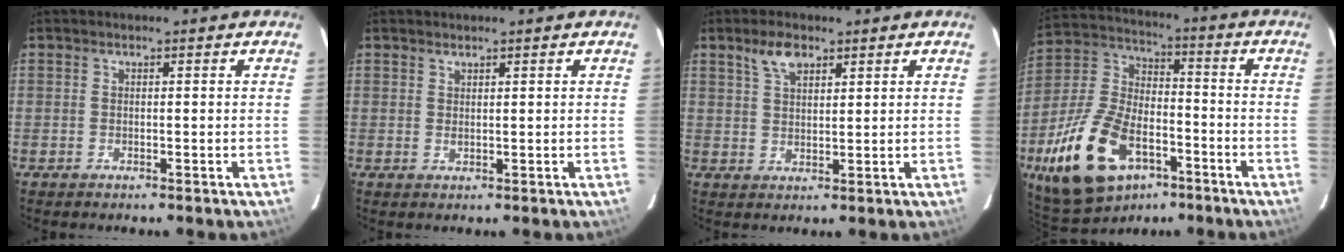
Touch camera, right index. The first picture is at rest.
{"total": 0.9, "force": [0.8, 0.3, 0.3], "torque": [-0.004, 0.002, 0.016]}
{"total": 4.7, "force": [2.9, 2.3, 2.8], "torque": [-0.051, 0.010, 0.056]}
{"total": 20.8, "force": [-10.1, 11.8, 13.9], "torque": [-0.303, -0.002, -0.173]}